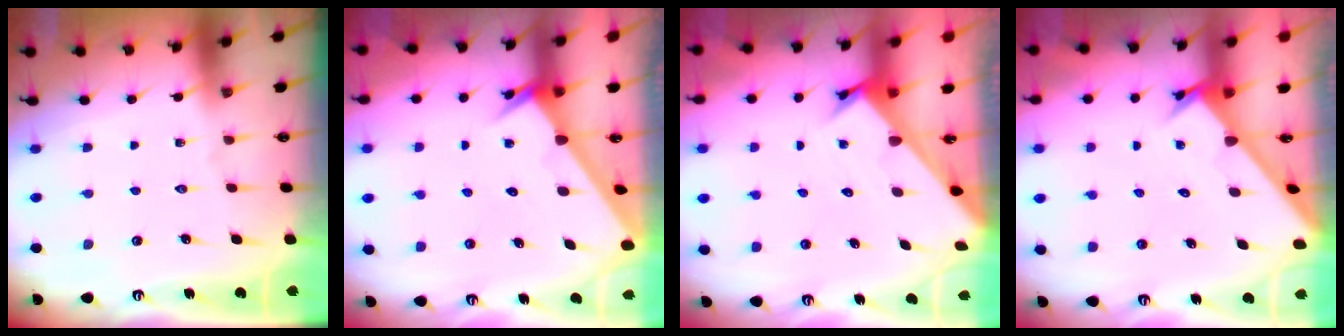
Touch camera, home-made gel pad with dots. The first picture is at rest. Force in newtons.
{"total": 2.5, "press": 2.5, "slide": 0.1}
{"total": 2.2, "press": 2.2, "slide": 0.1}
{"total": 2.4, "press": 2.4, "slide": 0.2}